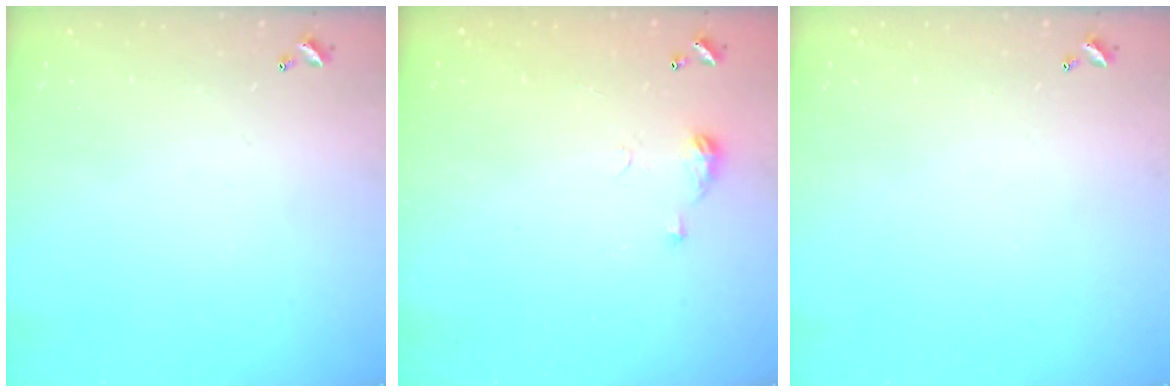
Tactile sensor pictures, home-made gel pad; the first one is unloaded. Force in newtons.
{"total": 5.4, "press": 5.3, "slide": 0.8}
{"total": 0.0}